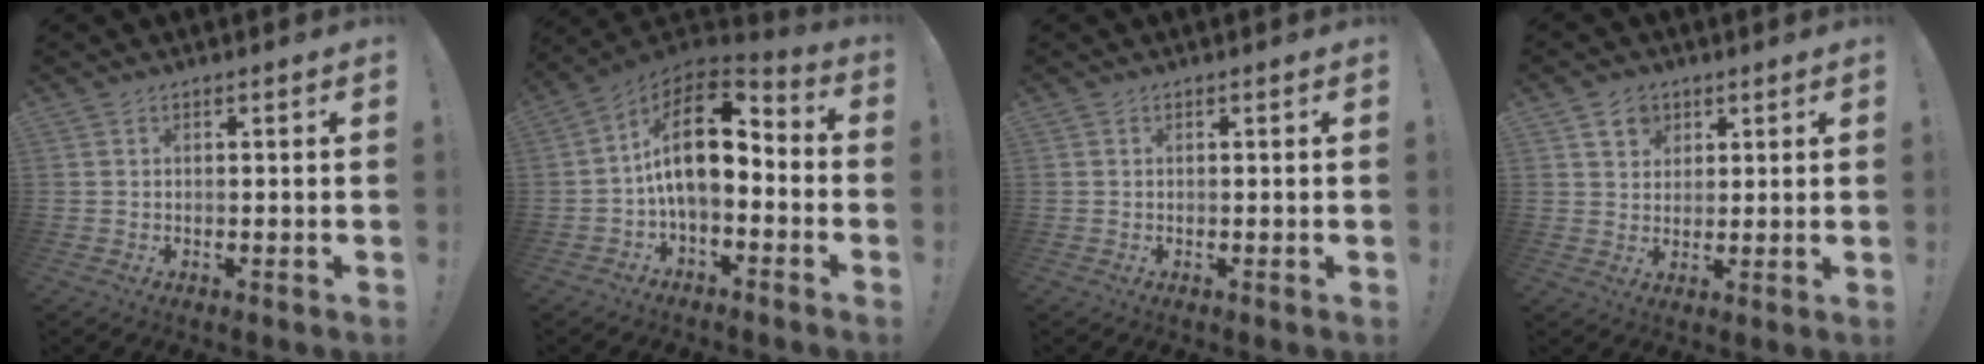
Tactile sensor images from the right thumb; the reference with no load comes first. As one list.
[{"total": 16.0, "force": [1.9, 8.3, 13.6], "torque": [-0.237, -0.003, 0.034]}, {"total": 0.0}, {"total": 6.0, "force": [3.5, 4.6, 1.6], "torque": [-0.013, -0.020, 0.063]}]